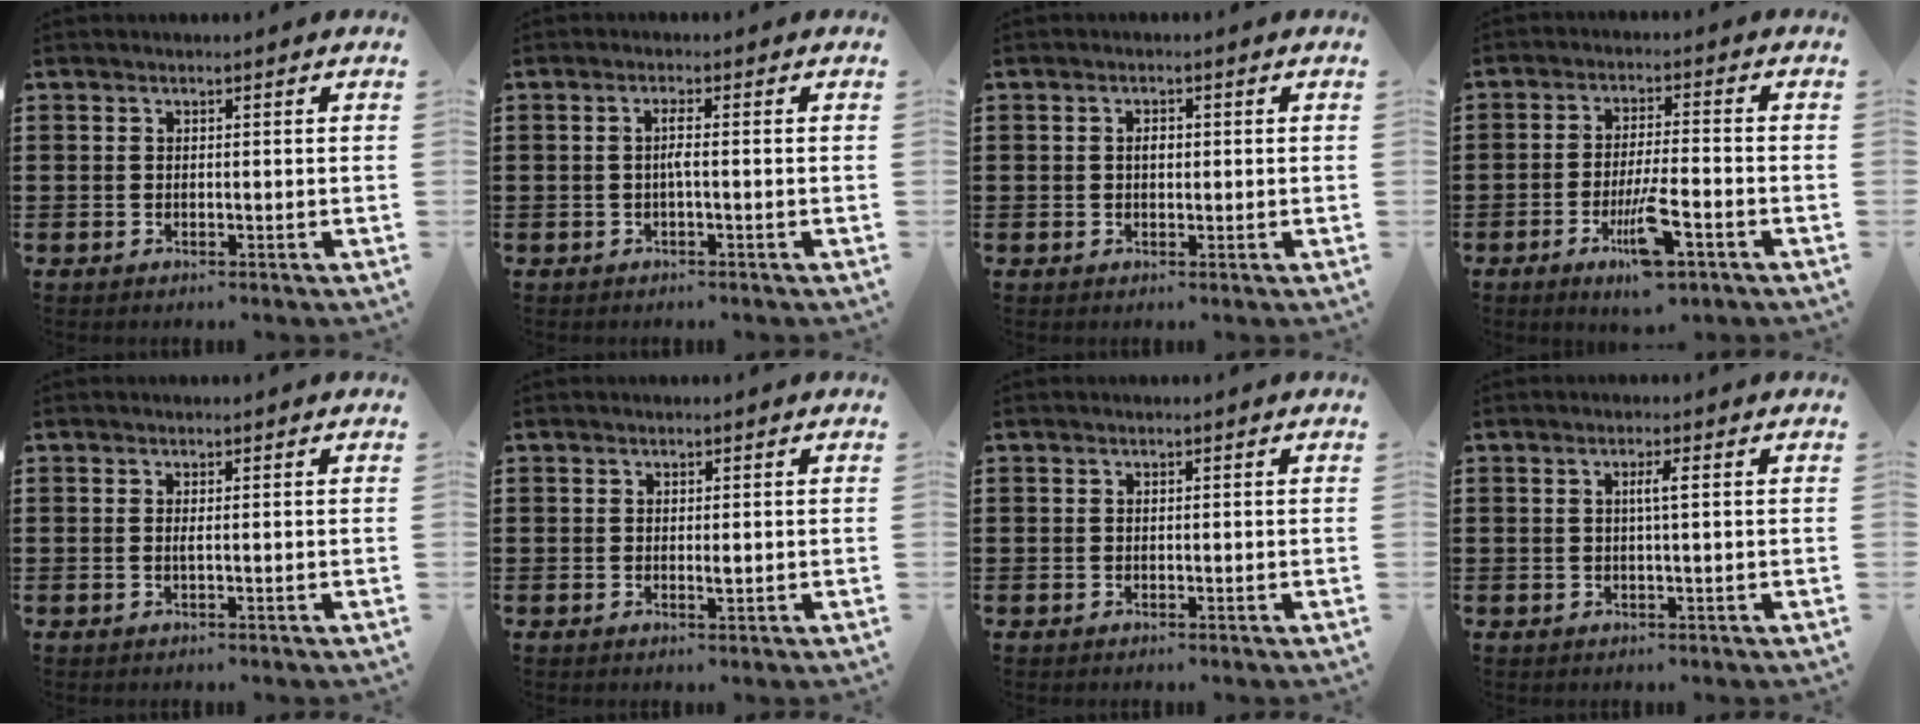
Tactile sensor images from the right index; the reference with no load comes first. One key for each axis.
{"total": 2.1, "fx": -0.3, "fy": 0.0, "fz": 2.0, "tx": -0.039, "ty": -0.002, "tz": -0.008}
{"total": 1.7, "fx": 0.1, "fy": 0.8, "fz": 1.5, "tx": -0.030, "ty": 0.005, "tz": 0.001}
{"total": 7.8, "fx": -4.0, "fy": 1.5, "fz": 6.6, "tx": -0.128, "ty": -0.009, "tz": -0.071}
{"total": 0.7, "fx": -0.1, "fy": -0.1, "fz": 0.7, "tx": -0.015, "ty": -0.004, "tz": -0.001}
{"total": 1.0, "fx": 0.0, "fy": 0.2, "fz": 1.0, "tx": -0.019, "ty": 0.001, "tz": 0.000}
{"total": 0.0}
{"total": 2.1, "fx": 0.4, "fy": 0.0, "fz": 2.1, "tx": -0.040, "ty": 0.000, "tz": 0.003}